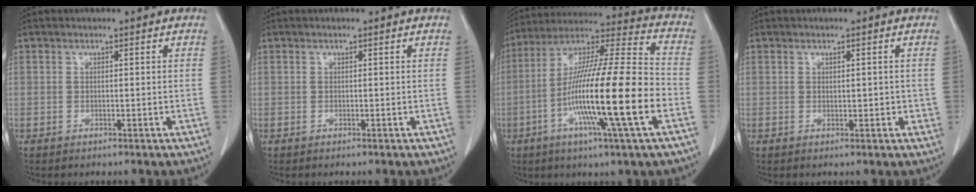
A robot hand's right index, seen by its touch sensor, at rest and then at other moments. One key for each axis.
{"total": 0.0}
{"total": 21.1, "fx": -5.8, "fy": 0.3, "fz": 20.3, "tx": -0.367, "ty": -0.015, "tz": -0.109}
{"total": 1.5, "fx": 0.1, "fy": 0.9, "fz": 1.3, "tx": -0.017, "ty": -0.002, "tz": 0.004}